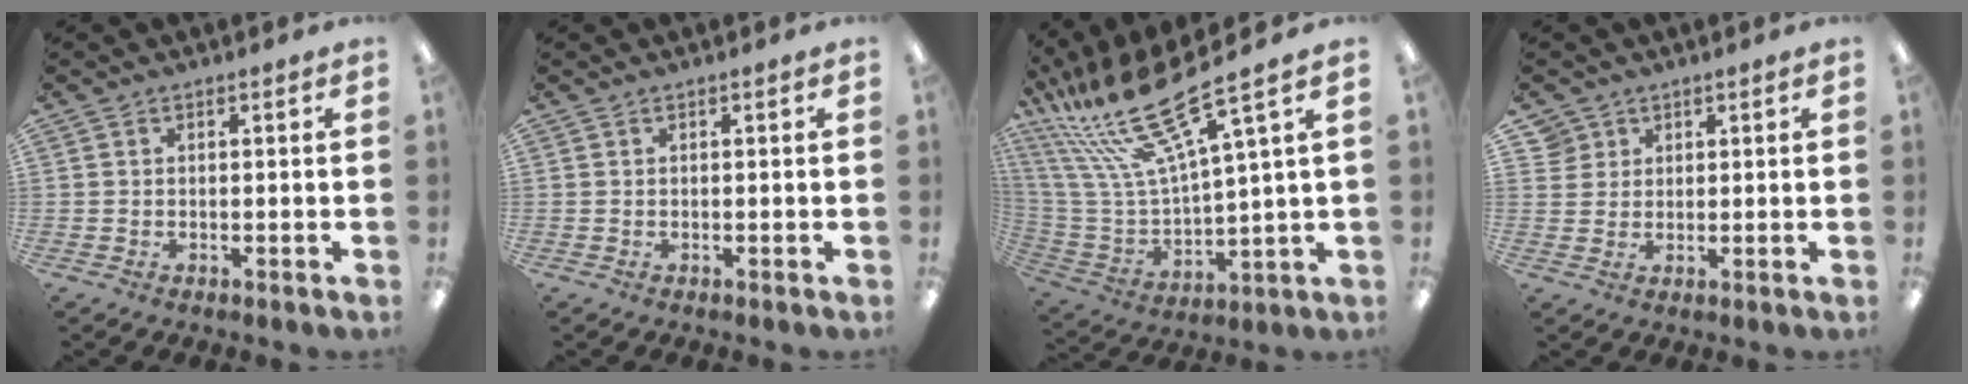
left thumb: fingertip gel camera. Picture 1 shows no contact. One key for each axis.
{"total": 0.0}
{"total": 23.6, "fx": 16.4, "fy": 5.6, "fz": 16.0, "tx": -0.352, "ty": -0.109, "tz": 0.271}
{"total": 3.6, "fx": 2.1, "fy": 2.9, "fz": 0.0, "tx": 0.002, "ty": -0.003, "tz": 0.037}